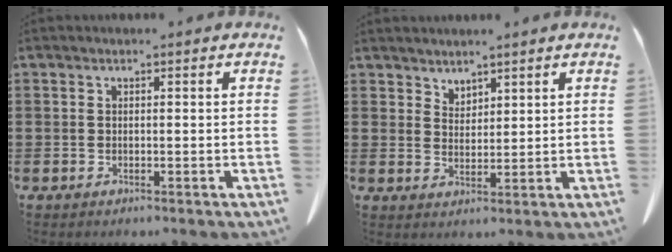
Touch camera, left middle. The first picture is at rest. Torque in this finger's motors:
{"motor_torque": [-0.31, 0.41, -0.02, 0.00]}